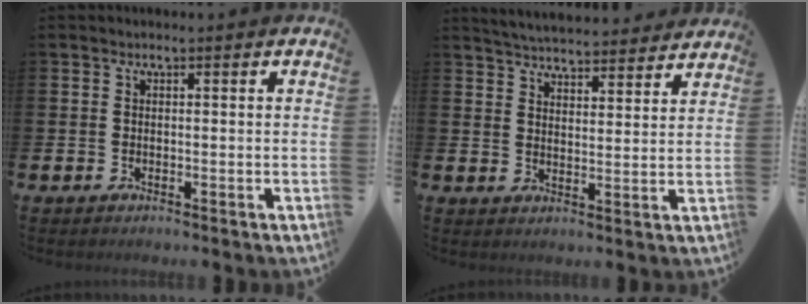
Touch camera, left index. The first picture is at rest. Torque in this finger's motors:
{"motor_torque": [0.53, -0.48, 0.12, 0.09]}